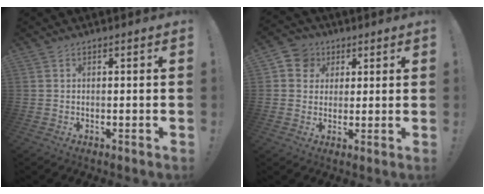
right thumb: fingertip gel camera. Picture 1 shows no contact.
{"total": 7.6, "force": [2.3, 7.0, 1.9], "torque": [-0.027, -0.006, 0.047]}